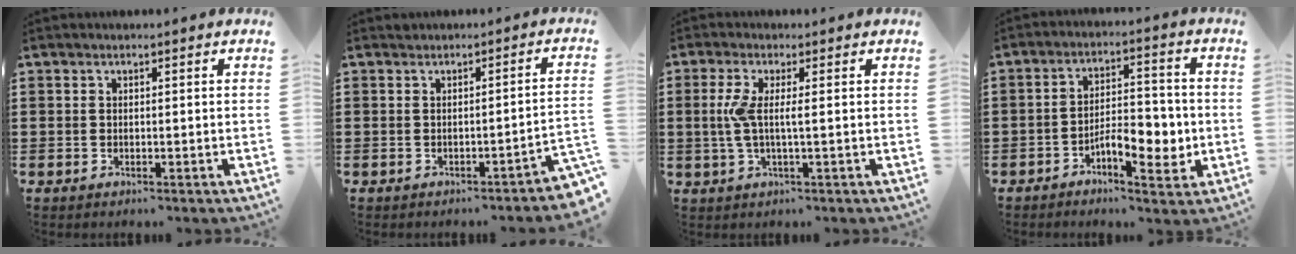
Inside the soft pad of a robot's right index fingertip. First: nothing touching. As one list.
[{"total": 1.3, "force": [-1.0, 0.0, 0.8], "torque": [-0.018, 0.001, -0.021]}, {"total": 4.4, "force": [0.1, 0.5, 4.4], "torque": [-0.106, -0.012, -0.007]}, {"total": 7.2, "force": [-2.7, 3.2, 5.9], "torque": [-0.082, 0.005, -0.049]}]